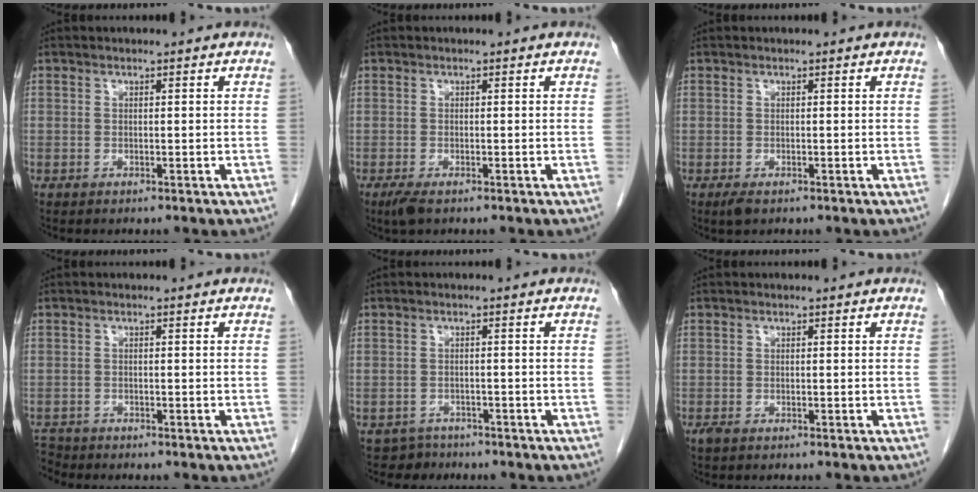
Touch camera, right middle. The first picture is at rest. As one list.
[{"total": 2.2, "force": [-1.4, 0.6, 1.5], "torque": [-0.036, -0.007, -0.025]}, {"total": 1.5, "force": [-0.9, 0.6, 1.0], "torque": [-0.023, -0.003, -0.013]}, {"total": 2.5, "force": [-2.4, 0.4, -0.4], "torque": [0.002, -0.012, -0.045]}, {"total": 2.8, "force": [-2.2, 1.5, -0.9], "torque": [0.014, 0.005, -0.036]}, {"total": 1.2, "force": [-0.9, 0.4, 0.7], "torque": [-0.017, -0.003, -0.015]}]